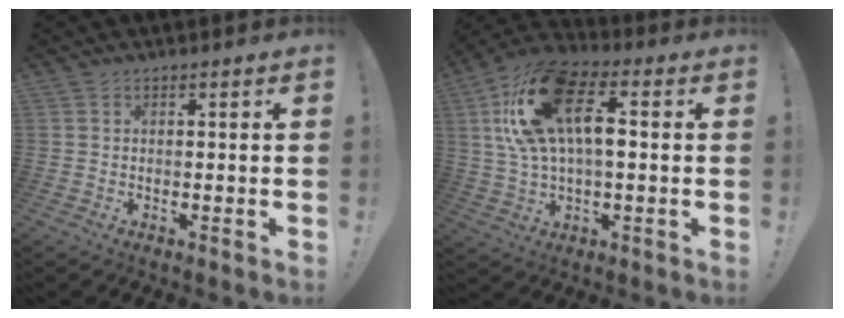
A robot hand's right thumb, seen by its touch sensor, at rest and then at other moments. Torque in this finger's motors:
{"motor_torque": [2.37, 2.63, 0.94, 0.93, 0.48]}